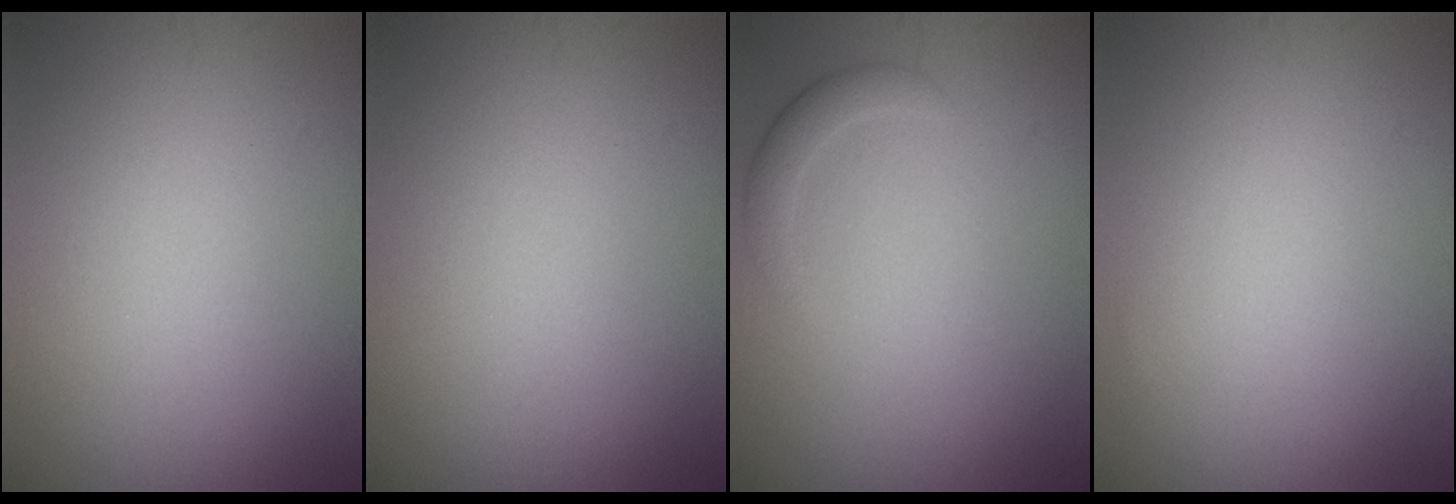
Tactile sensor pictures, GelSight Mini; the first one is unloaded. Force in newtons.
{"total": 0.0}
{"total": 1.6, "press": 1.6, "slide": 0.1}
{"total": 0.0}